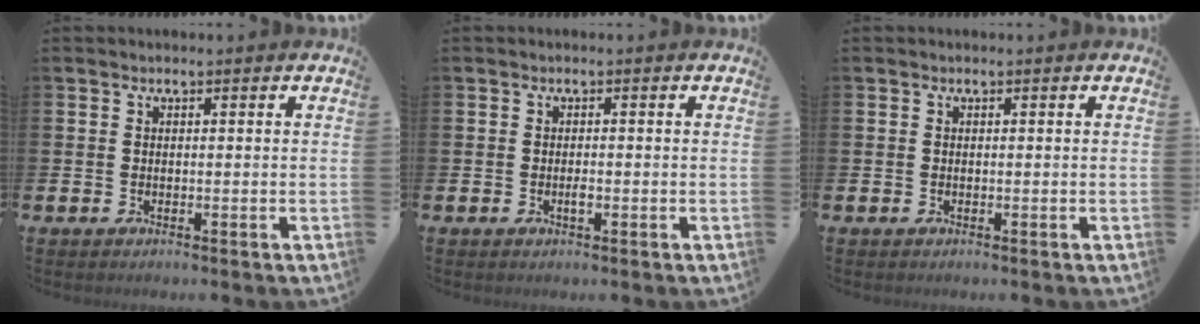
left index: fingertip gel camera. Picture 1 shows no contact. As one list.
[{"total": 1.0, "force": [-0.3, 0.3, 0.9], "torque": [-0.012, -0.004, -0.006]}, {"total": 0.0}]